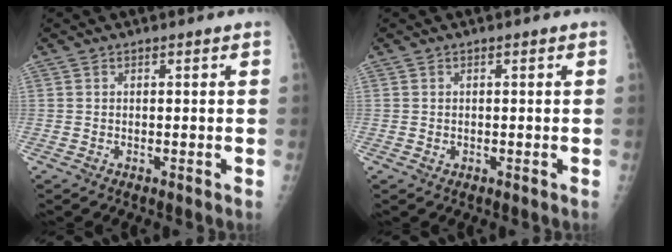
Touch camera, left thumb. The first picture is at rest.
{"total": 0.8, "force": [-0.2, 0.6, 0.4], "torque": [-0.004, 0.004, -0.001]}